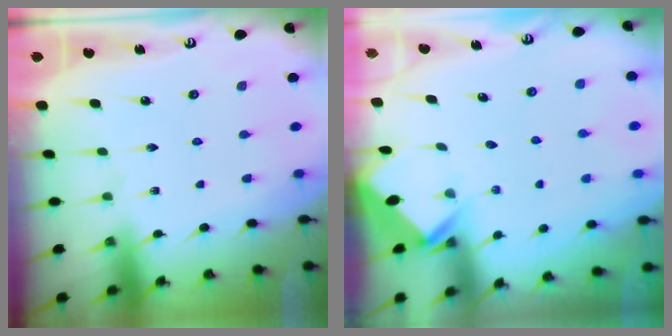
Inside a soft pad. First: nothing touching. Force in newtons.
{"total": 2.7, "press": 2.7, "slide": 0.2}